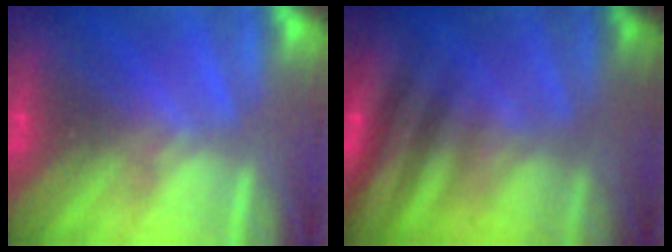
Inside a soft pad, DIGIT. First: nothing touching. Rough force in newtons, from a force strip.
{"total": 3.0}